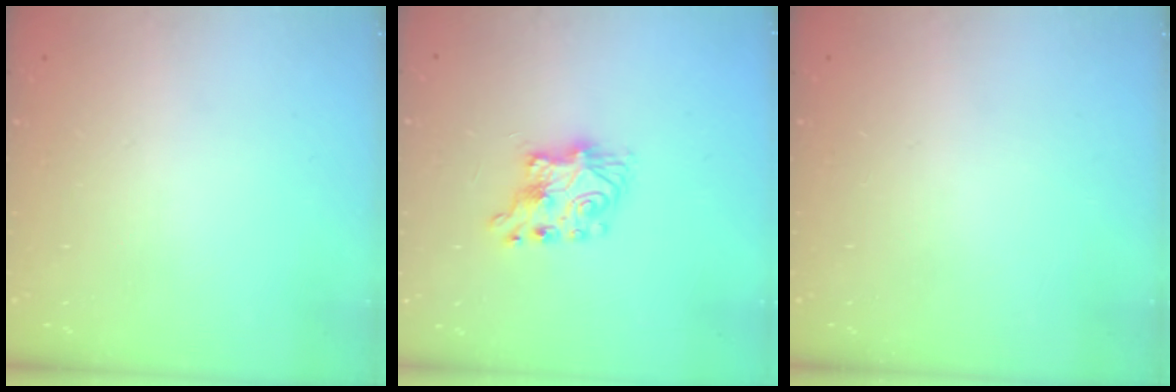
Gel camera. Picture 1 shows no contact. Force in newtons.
{"total": 7.5, "press": 7.5, "slide": 0.4}
{"total": 0.0}